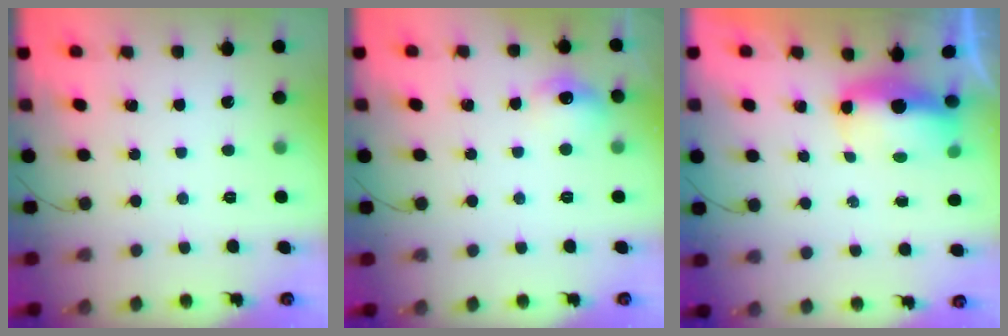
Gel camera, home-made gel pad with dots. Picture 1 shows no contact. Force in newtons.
{"total": 8.2, "press": 8.1, "slide": 1.2}
{"total": 7.1, "press": 6.5, "slide": 2.7}